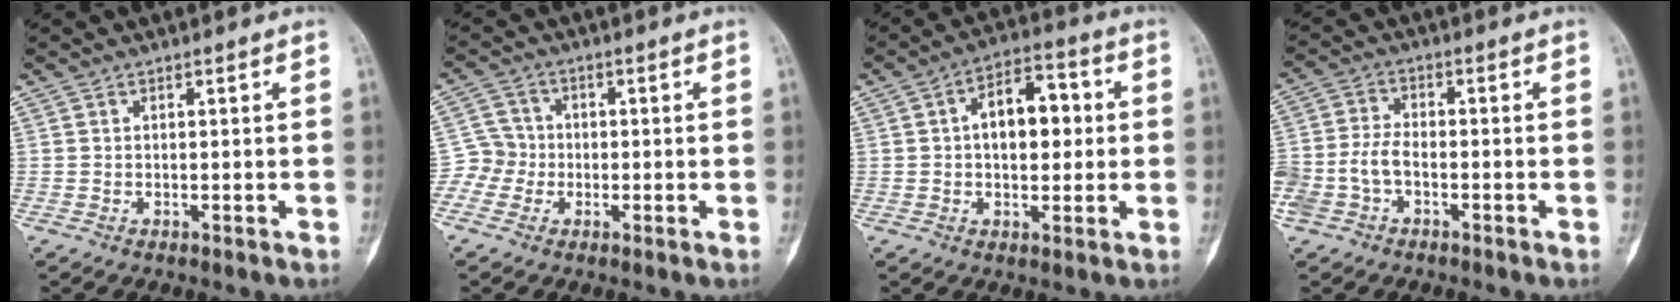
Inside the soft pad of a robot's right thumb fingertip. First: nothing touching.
{"total": 4.8, "force": [-1.4, 4.6, 0.5], "torque": [0.018, 0.013, -0.038]}
{"total": 10.7, "force": [1.2, 6.1, 8.7], "torque": [-0.106, 0.021, 0.014]}
{"total": 7.8, "force": [-2.5, 5.0, 5.5], "torque": [-0.127, 0.025, -0.051]}